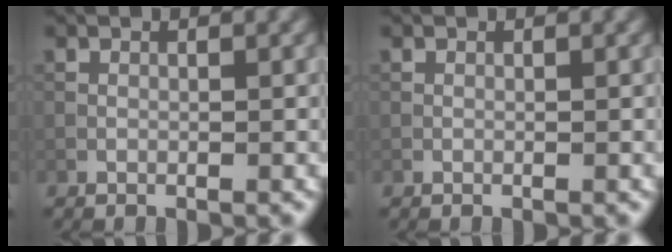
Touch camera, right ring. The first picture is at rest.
{"total": 0.0}